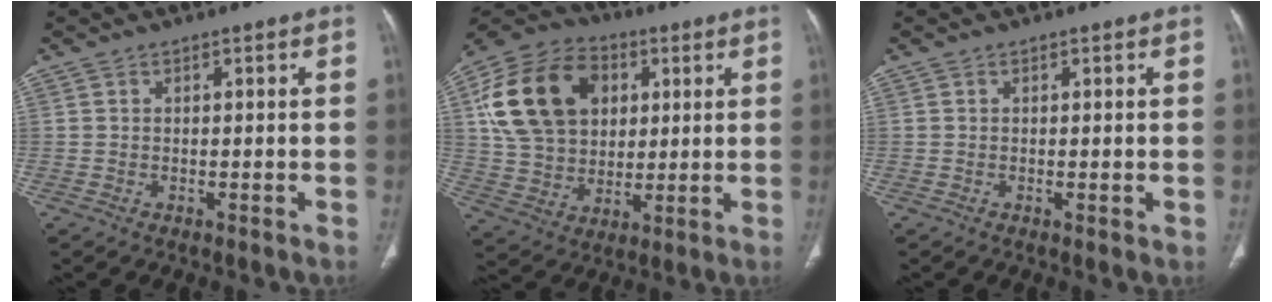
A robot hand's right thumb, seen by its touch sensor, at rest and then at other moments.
{"total": 20.9, "force": [5.5, 15.8, 12.6], "torque": [-0.222, 0.011, 0.101]}
{"total": 0.6, "force": [0.0, 0.1, 0.6], "torque": [-0.016, -0.005, -0.001]}